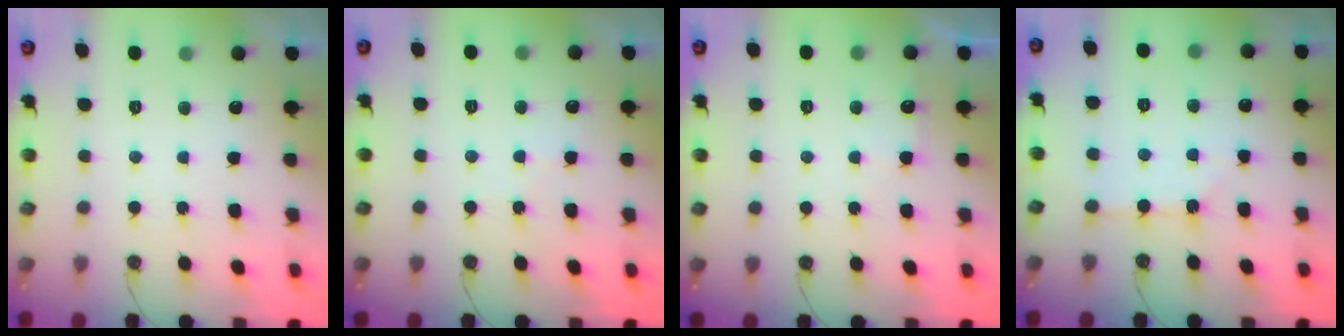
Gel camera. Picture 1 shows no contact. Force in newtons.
{"total": 5.6, "press": 5.5, "slide": 0.9}
{"total": 6.3, "press": 6.3, "slide": 0.7}
{"total": 2.2, "press": 2.2, "slide": 0.4}